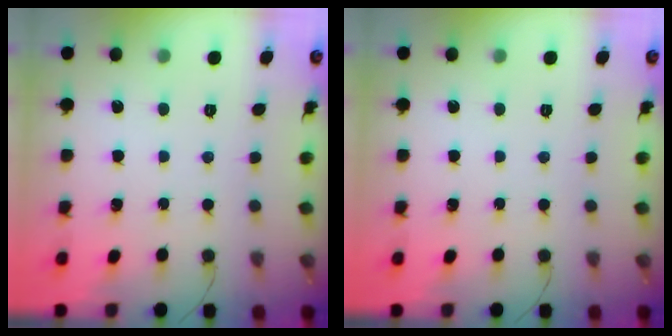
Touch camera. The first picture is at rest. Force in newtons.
{"total": 0.0}